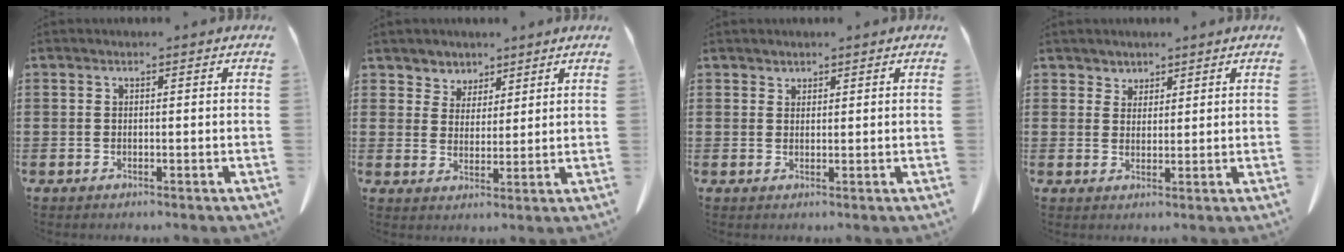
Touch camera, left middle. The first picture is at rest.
{"total": 4.0, "force": [3.2, 2.3, -0.3], "torque": [-0.015, -0.005, 0.060]}
{"total": 1.3, "force": [1.2, 0.4, -0.1], "torque": [-0.002, -0.002, 0.026]}
{"total": 2.3, "force": [2.0, 1.3, 0.0], "torque": [-0.008, 0.004, 0.039]}